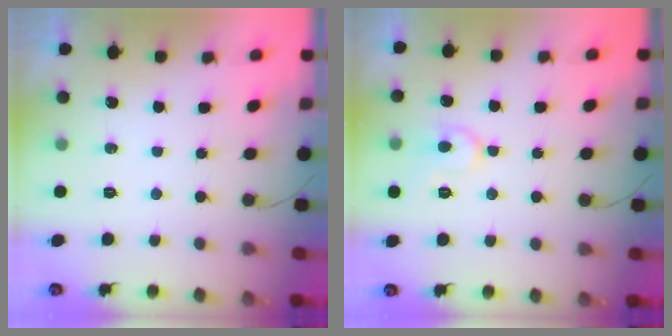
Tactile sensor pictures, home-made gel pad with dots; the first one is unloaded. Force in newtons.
{"total": 8.3, "press": 8.3, "slide": 0.7}